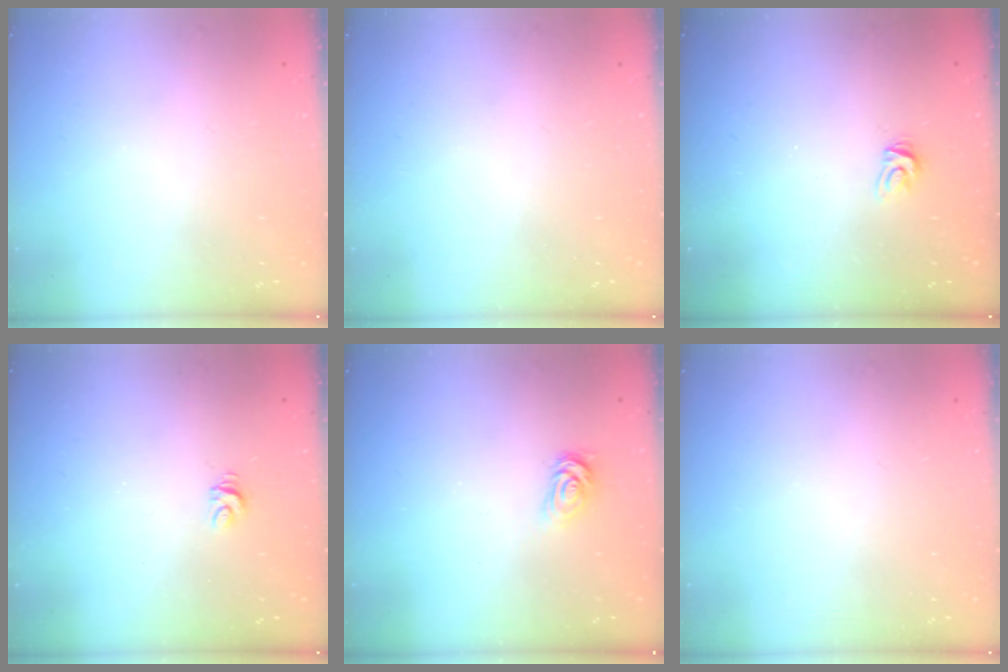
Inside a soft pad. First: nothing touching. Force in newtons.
{"total": 0.0}
{"total": 4.3, "press": 4.3, "slide": 0.2}
{"total": 4.5, "press": 4.5, "slide": 0.4}
{"total": 2.6, "press": 2.6, "slide": 0.4}
{"total": 0.0}